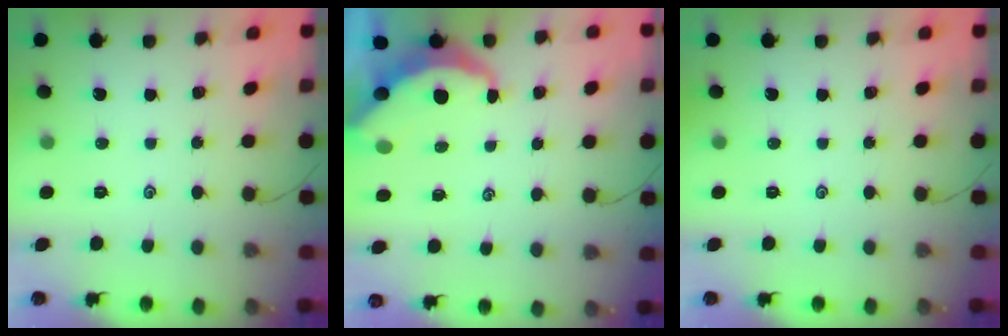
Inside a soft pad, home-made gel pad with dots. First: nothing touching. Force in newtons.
{"total": 5.1, "press": 5.0, "slide": 0.5}
{"total": 0.0}